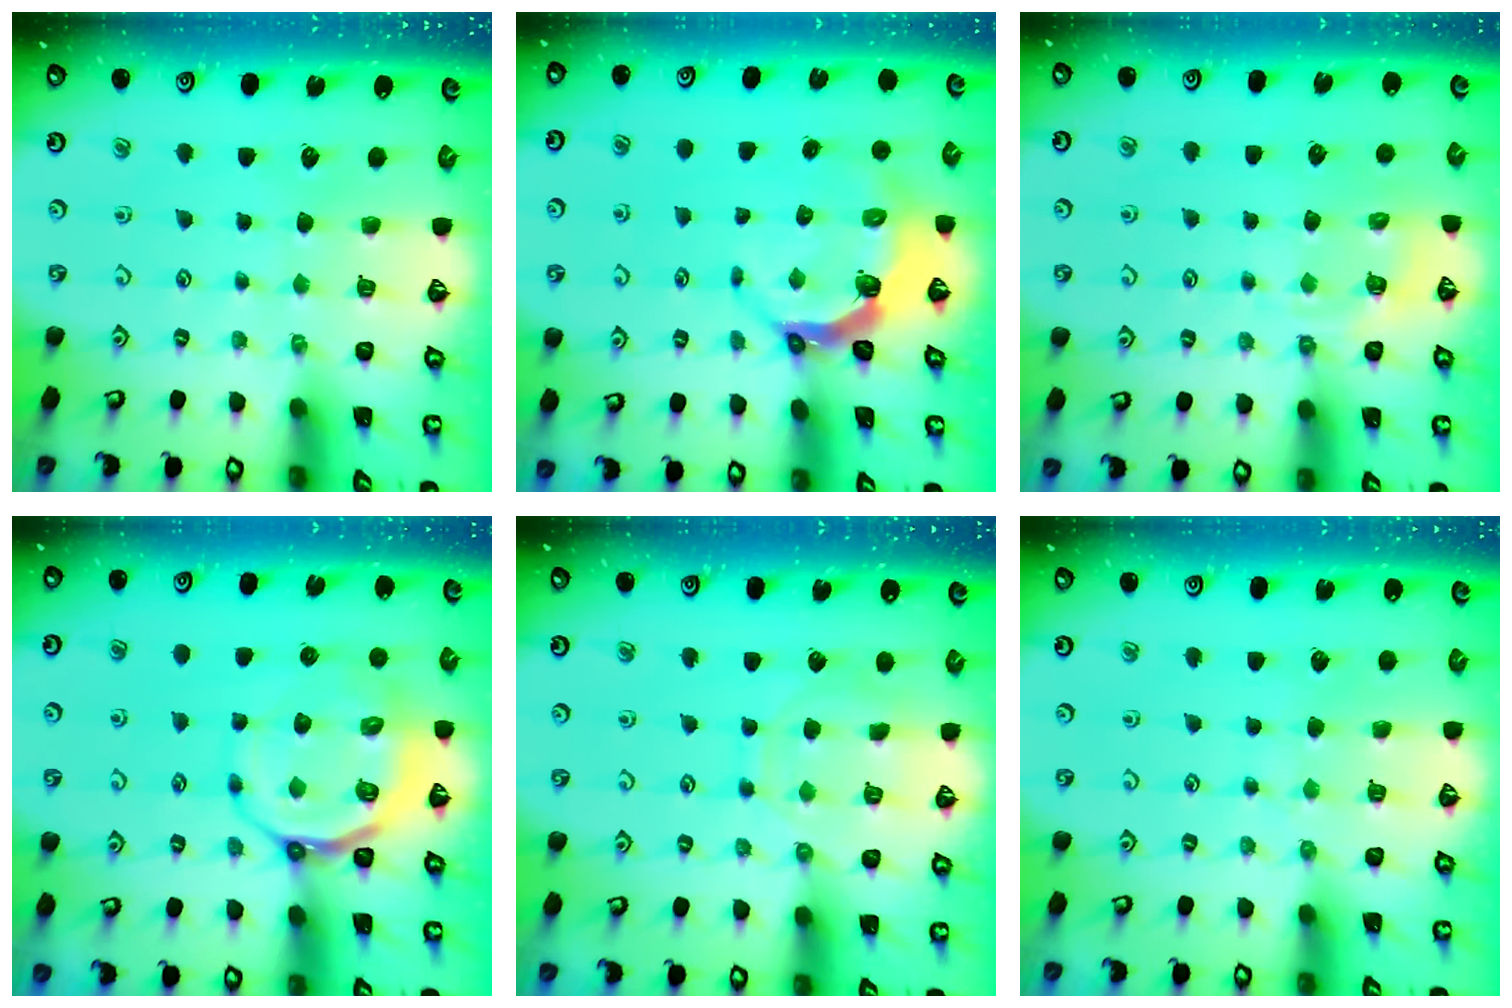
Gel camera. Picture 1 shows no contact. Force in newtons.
{"total": 4.8, "press": 3.6, "slide": 3.2}
{"total": 5.9, "press": 5.8, "slide": 1.0}
{"total": 11.7, "press": 11.4, "slide": 2.9}
{"total": 8.4, "press": 8.4, "slide": 0.6}
{"total": 4.3, "press": 4.3, "slide": 0.3}